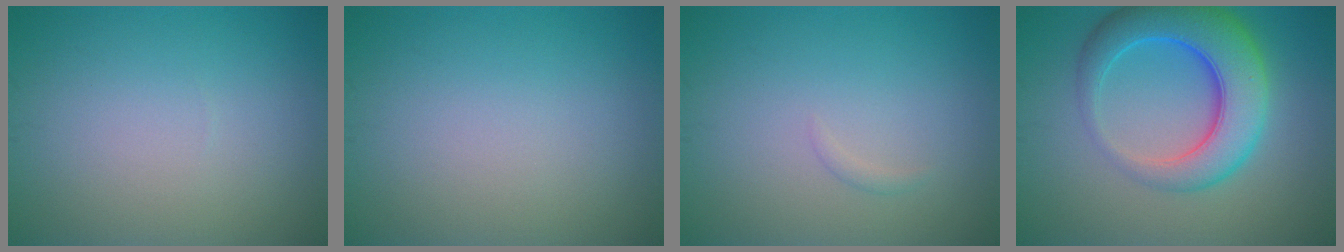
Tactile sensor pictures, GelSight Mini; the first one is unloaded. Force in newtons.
{"total": 0.0}
{"total": 0.5, "press": 0.5, "slide": 0.0}
{"total": 8.2, "press": 8.1, "slide": 0.3}